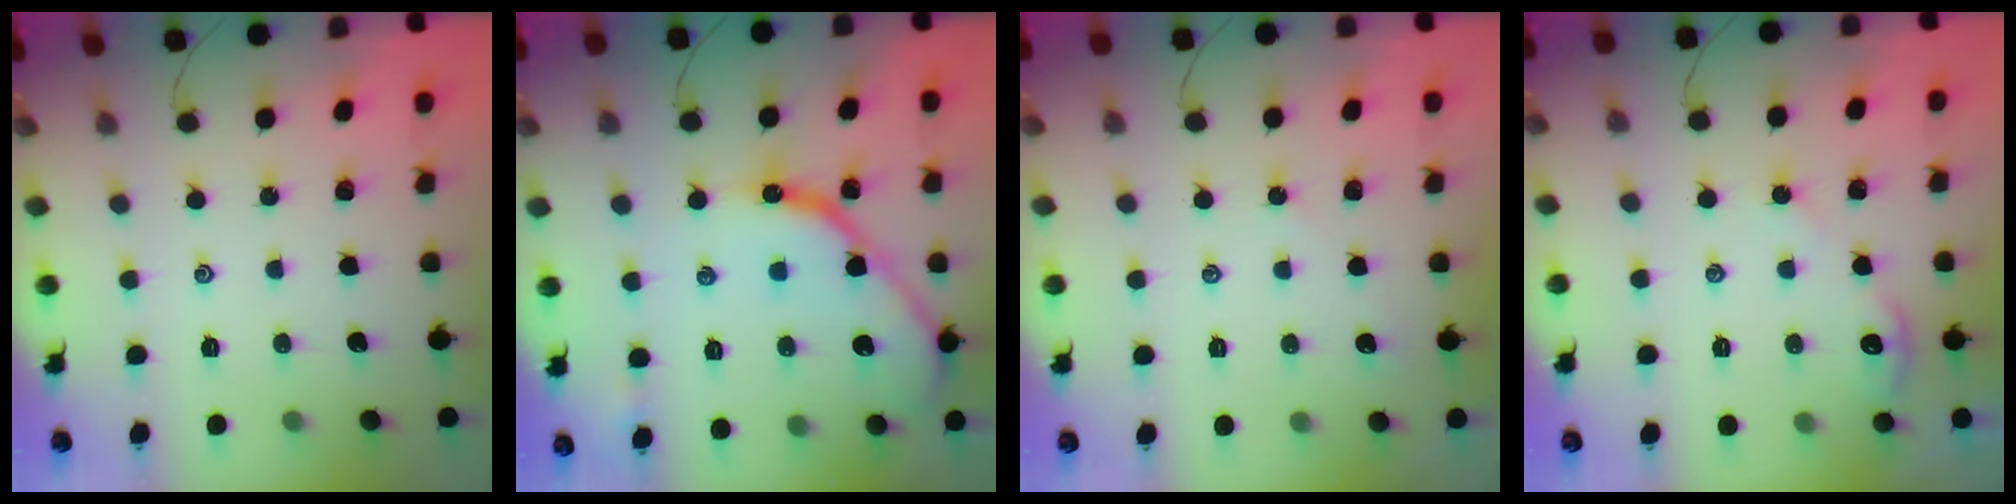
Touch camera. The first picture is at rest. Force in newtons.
{"total": 13.2, "press": 13.1, "slide": 1.0}
{"total": 1.4, "press": 1.4, "slide": 0.4}
{"total": 3.1, "press": 3.0, "slide": 0.4}